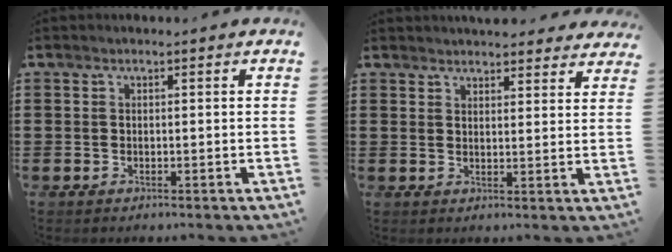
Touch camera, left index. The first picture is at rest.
{"total": 3.8, "force": [3.7, 0.5, 0.5], "torque": [-0.011, -0.014, 0.069]}